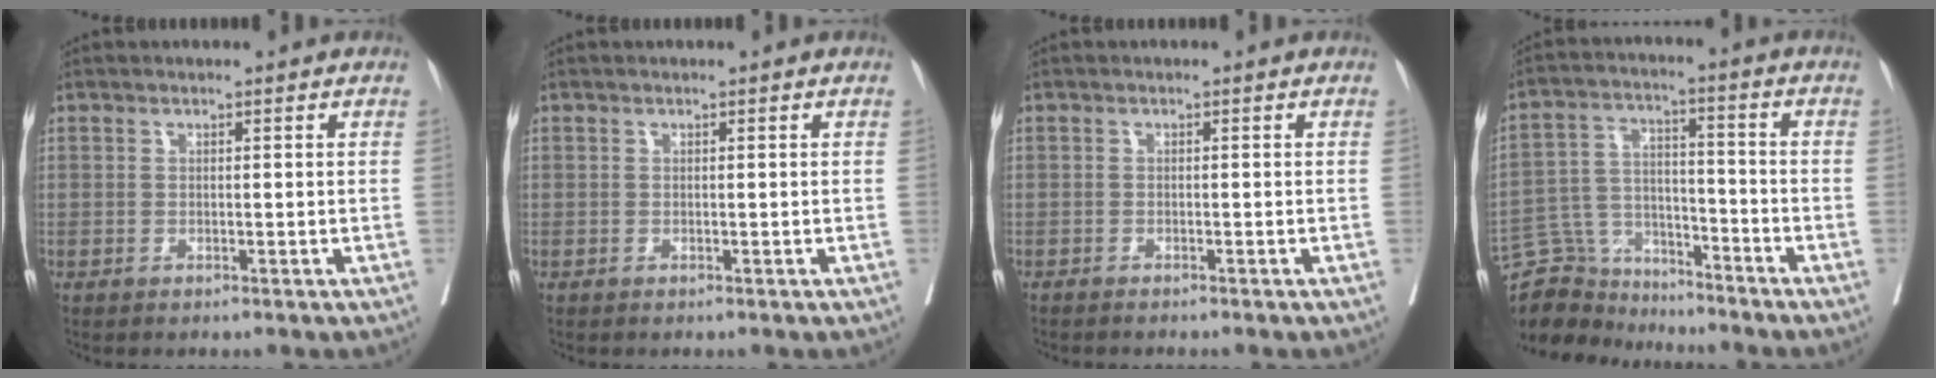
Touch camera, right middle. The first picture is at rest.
{"total": 0.0}
{"total": 1.2, "force": [-1.2, 0.0, 0.4], "torque": [-0.009, -0.002, -0.017]}
{"total": 10.1, "force": [-9.5, 3.6, 0.0], "torque": [-0.006, 0.044, -0.173]}